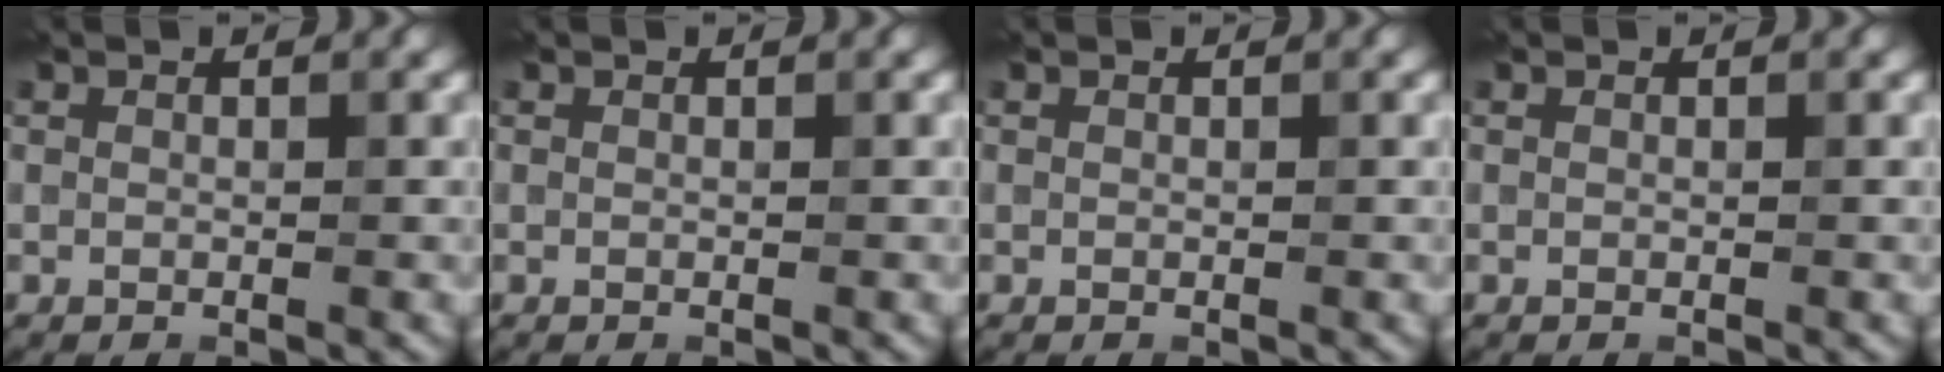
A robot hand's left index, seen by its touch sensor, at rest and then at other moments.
{"total": 0.0}
{"total": 0.0}
{"total": 0.0}